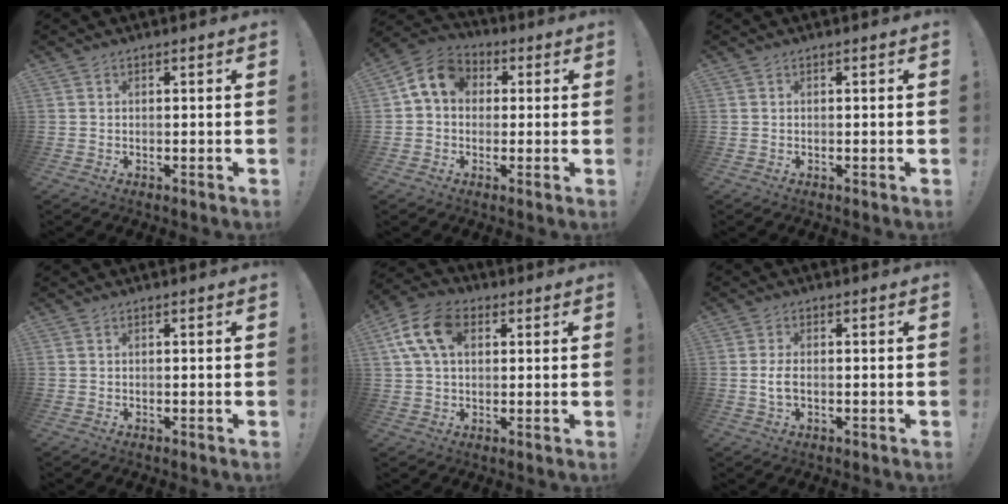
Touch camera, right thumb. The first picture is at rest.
{"total": 9.5, "force": [2.1, 7.6, 5.3], "torque": [-0.082, 0.010, 0.046]}
{"total": 0.0}
{"total": 0.0}
{"total": 13.6, "force": [4.1, 8.9, 9.5], "torque": [-0.168, 0.002, 0.080]}
{"total": 3.7, "force": [-0.6, 1.9, 3.1], "torque": [-0.059, 0.001, -0.013]}